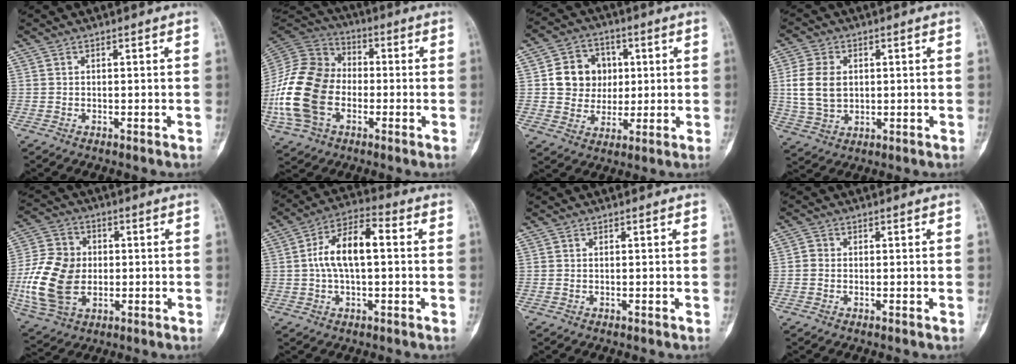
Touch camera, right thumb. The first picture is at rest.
{"total": 20.2, "force": [-4.0, 14.4, 13.6], "torque": [-0.282, 0.023, -0.073]}
{"total": 10.6, "force": [1.7, 9.5, 4.4], "torque": [-0.026, 0.002, 0.029]}
{"total": 8.9, "force": [1.1, 6.4, 6.2], "torque": [-0.119, -0.003, 0.027]}
{"total": 16.4, "force": [-1.8, 11.9, 11.2], "torque": [-0.217, 0.005, -0.029]}
{"total": 11.0, "force": [0.9, 5.0, 9.8], "torque": [-0.185, 0.032, 0.007]}
{"total": 0.0}
{"total": 1.4, "force": [-0.2, 1.2, 0.5], "torque": [-0.003, 0.004, -0.008]}